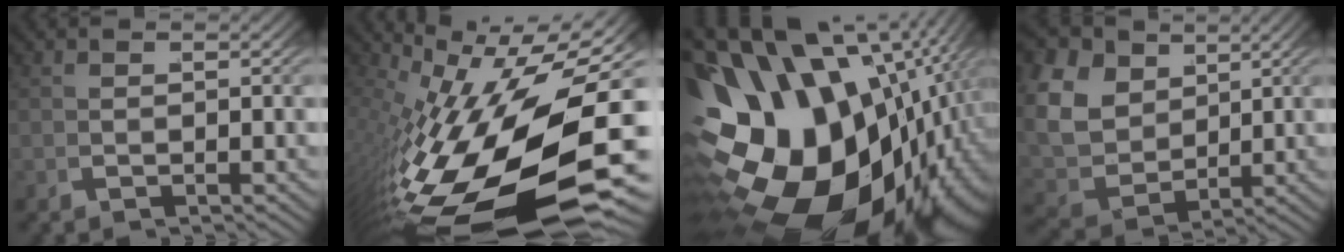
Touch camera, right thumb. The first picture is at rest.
{"total": 22.5, "force": [-2.9, 11.5, 19.1], "torque": [-0.340, -0.072, 0.005]}
{"total": 31.7, "force": [-3.4, 23.3, 21.3], "torque": [-0.394, -0.047, -0.044]}
{"total": 12.1, "force": [1.6, 9.8, 6.9], "torque": [-0.187, -0.035, 0.035]}